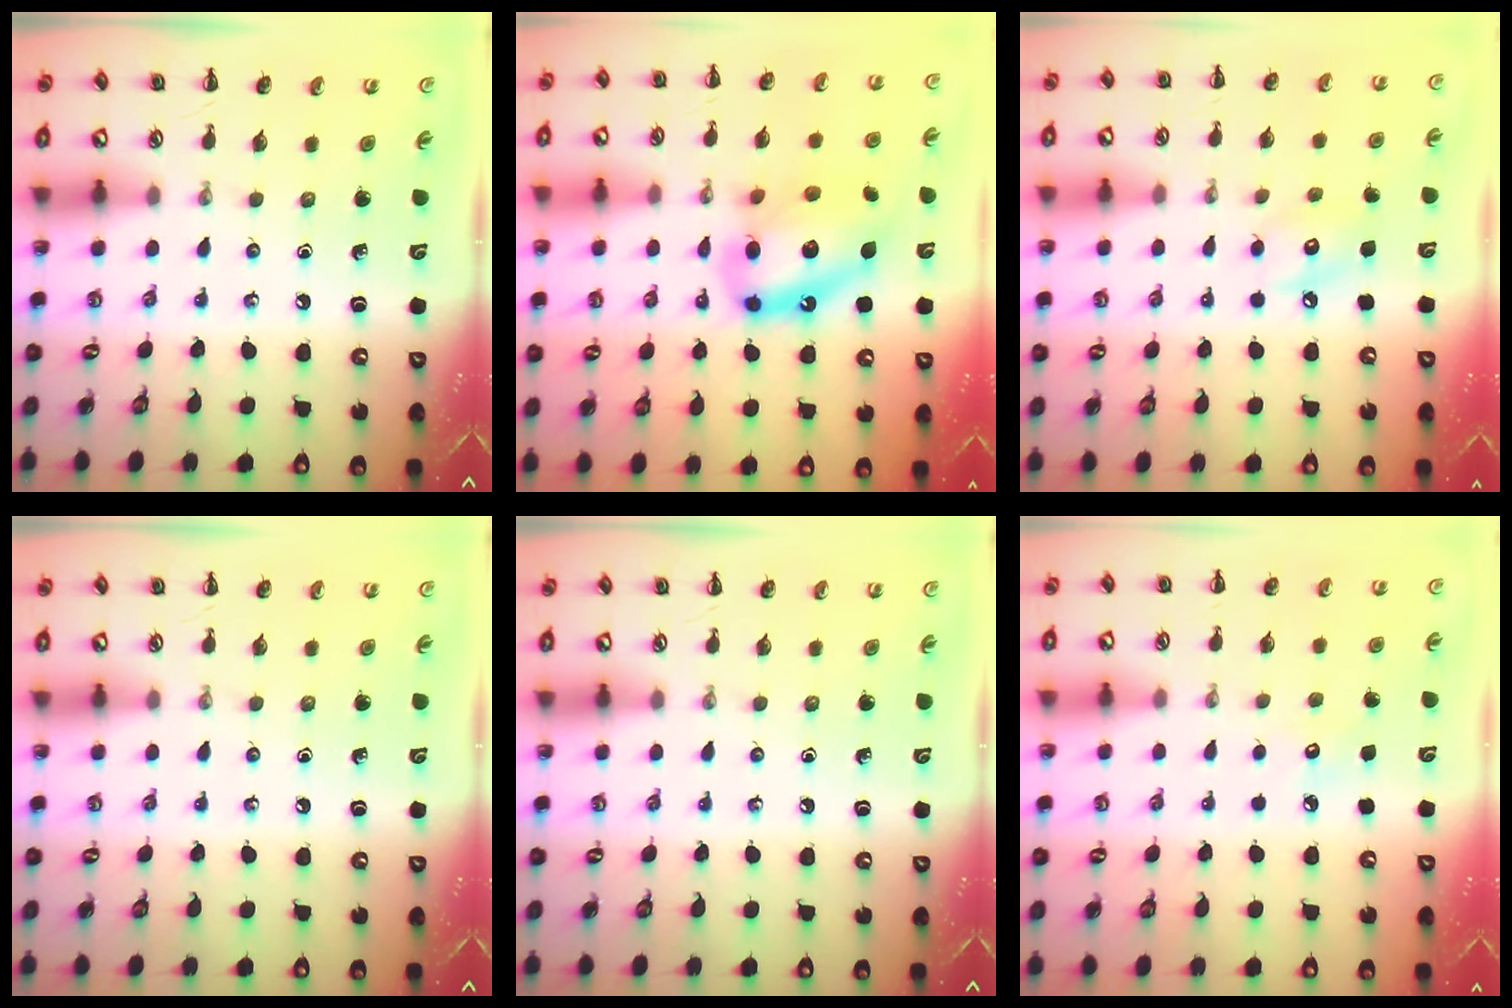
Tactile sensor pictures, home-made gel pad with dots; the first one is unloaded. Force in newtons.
{"total": 16.1, "press": 15.7, "slide": 3.4}
{"total": 8.0, "press": 8.0, "slide": 0.9}
{"total": 0.0}
{"total": 0.0}
{"total": 4.5, "press": 4.3, "slide": 1.3}